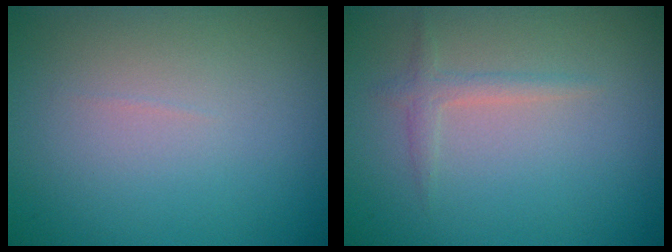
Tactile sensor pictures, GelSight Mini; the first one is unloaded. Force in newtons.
{"total": 1.4, "press": 1.4, "slide": 0.0}